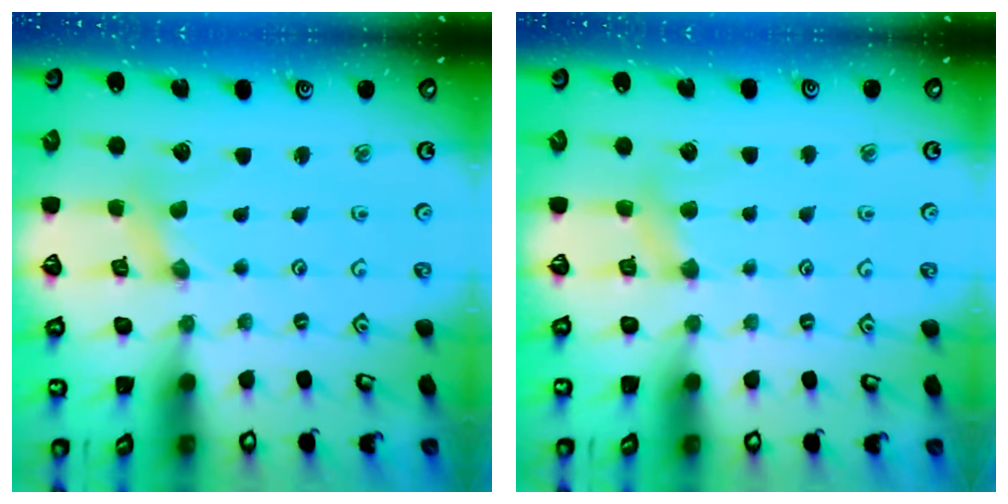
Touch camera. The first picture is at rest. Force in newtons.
{"total": 4.7, "press": 4.6, "slide": 0.6}